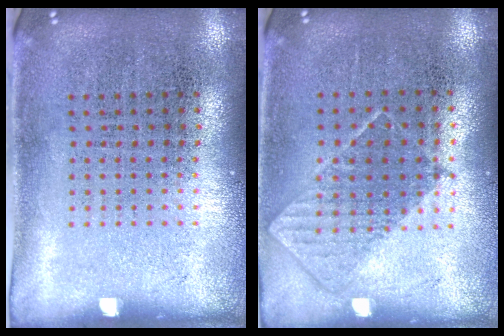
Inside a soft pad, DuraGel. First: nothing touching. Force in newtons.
{"total": 0.8, "press": 0.8, "slide": 0.3}